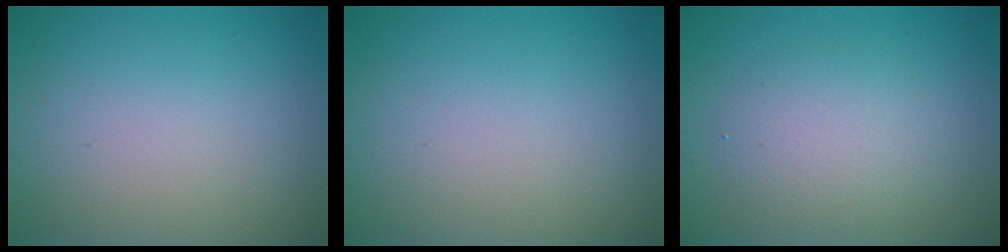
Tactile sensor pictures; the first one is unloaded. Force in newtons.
{"total": 0.0}
{"total": 2.9, "press": 2.9, "slide": 0.3}